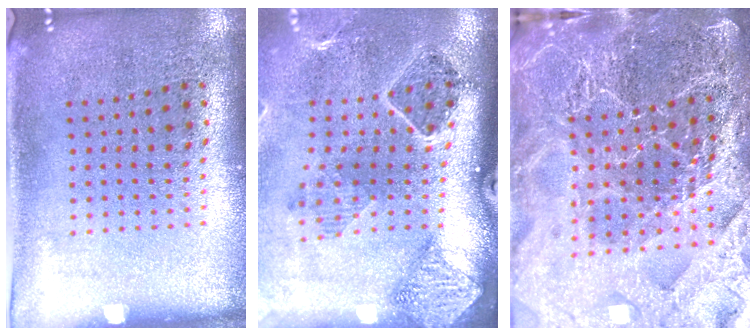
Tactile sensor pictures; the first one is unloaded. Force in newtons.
{"total": 1.8, "press": 1.6, "slide": 0.7}
{"total": 5.1, "press": 4.6, "slide": 2.3}